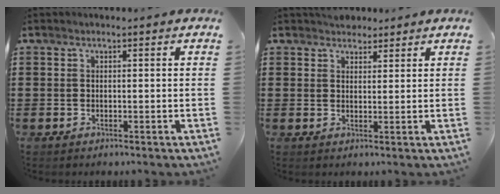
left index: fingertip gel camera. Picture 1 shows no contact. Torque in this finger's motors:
{"motor_torque": [0.27, -0.16, 0.10, 0.00]}